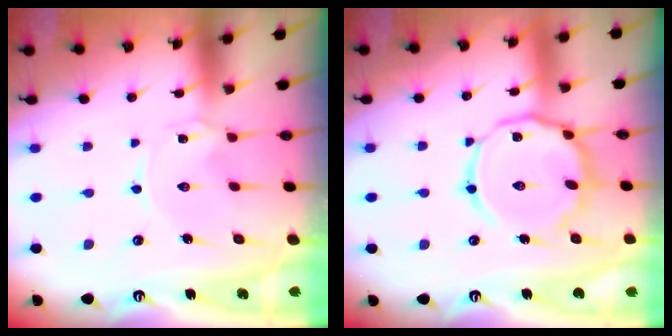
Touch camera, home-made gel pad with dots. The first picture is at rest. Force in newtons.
{"total": 13.7, "press": 13.6, "slide": 1.2}